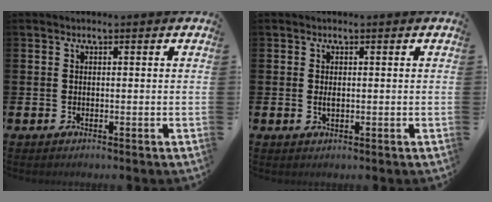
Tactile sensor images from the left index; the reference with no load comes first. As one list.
[{"total": 0.9, "force": [0.1, 0.4, 0.9], "torque": [-0.016, 0.002, 0.001]}]